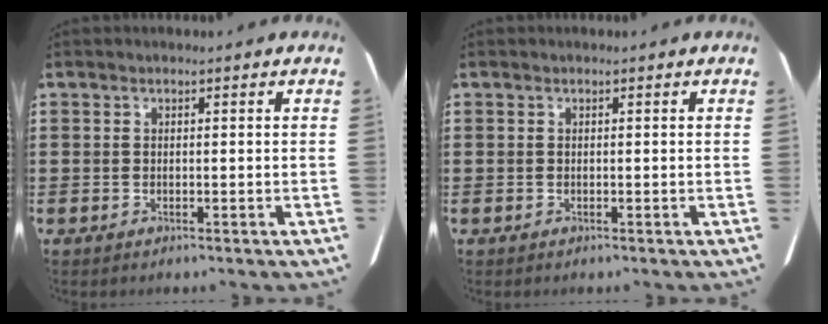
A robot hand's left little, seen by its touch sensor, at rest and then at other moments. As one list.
[{"total": 0.0}]